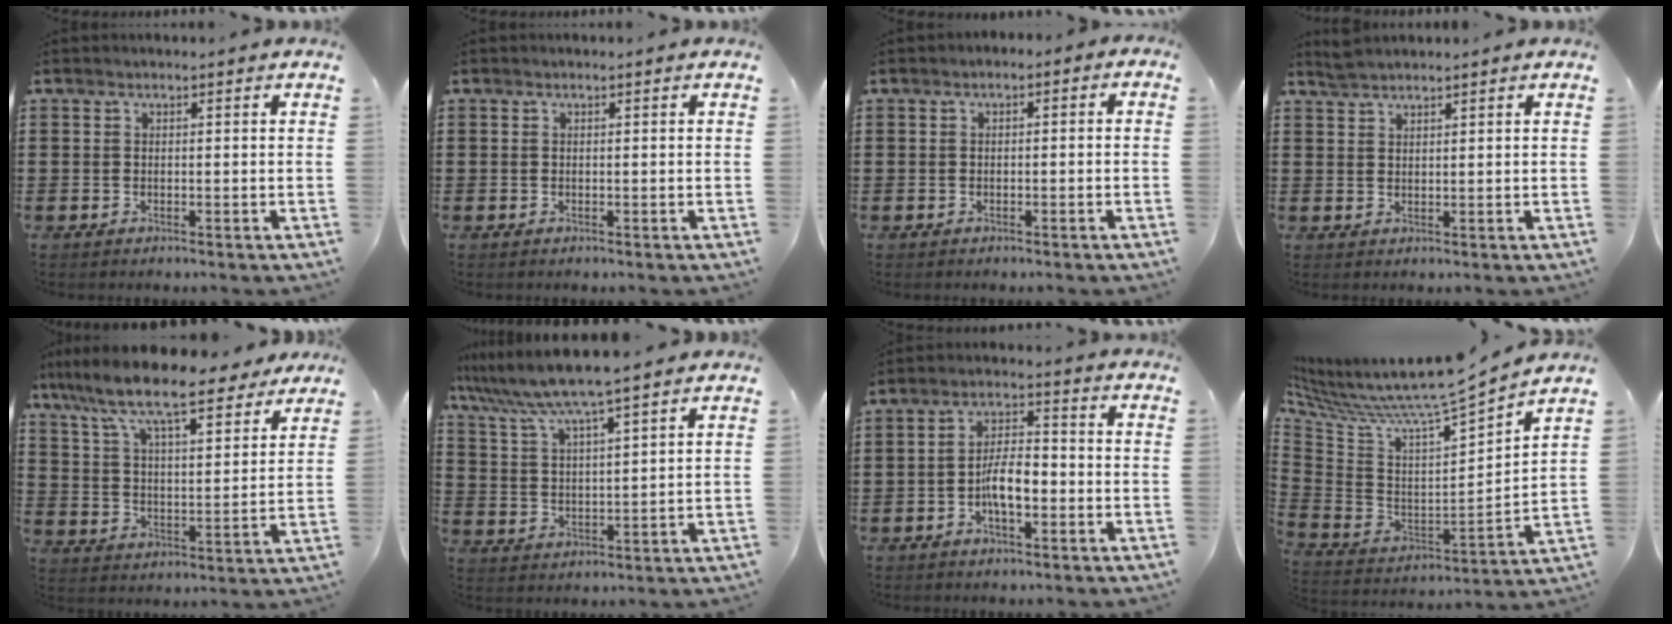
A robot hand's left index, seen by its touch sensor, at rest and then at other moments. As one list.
[{"total": 0.0}, {"total": 1.5, "force": [-1.3, 0.5, 0.4], "torque": [-0.013, 0.004, -0.029]}, {"total": 2.0, "force": [1.9, 0.1, 0.5], "torque": [-0.012, 0.002, 0.037]}, {"total": 9.9, "force": [8.6, 1.2, 4.8], "torque": [-0.128, -0.048, 0.146]}, {"total": 6.9, "force": [6.0, -0.6, 3.3], "torque": [-0.087, -0.031, 0.102]}, {"total": 6.0, "force": [-1.8, 2.4, 5.2], "torque": [-0.103, 0.007, -0.037]}, {"total": 7.1, "force": [6.1, -0.1, 3.7], "torque": [-0.100, -0.065, 0.092]}]